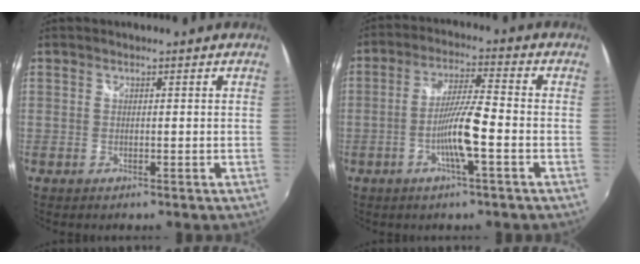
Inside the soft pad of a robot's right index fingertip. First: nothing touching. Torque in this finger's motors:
{"motor_torque": [0.72, 0.79, 0.33, 0.11]}